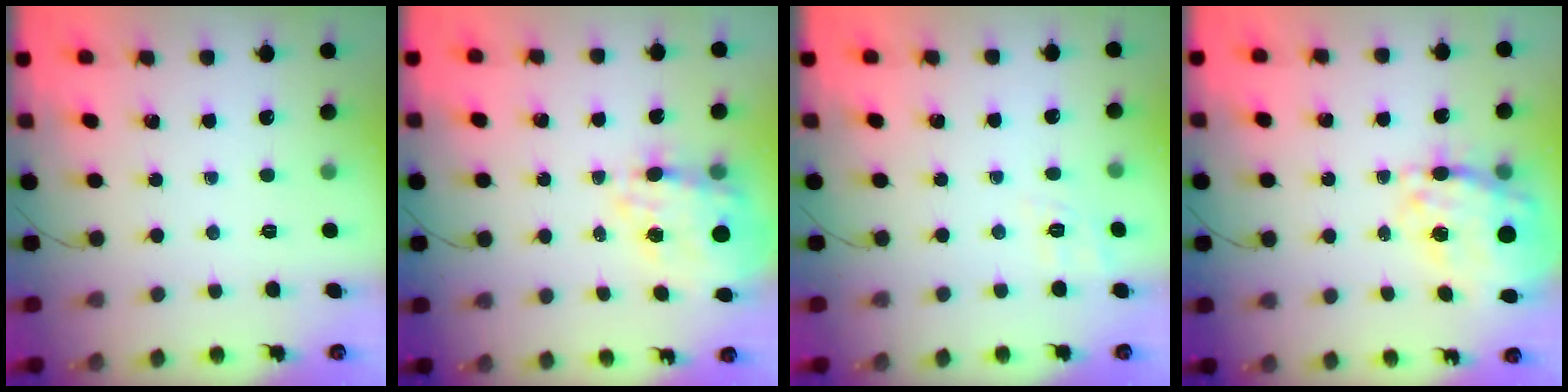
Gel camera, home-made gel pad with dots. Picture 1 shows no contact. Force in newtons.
{"total": 13.1, "press": 12.6, "slide": 3.5}
{"total": 2.1, "press": 0.4, "slide": 2.1}
{"total": 15.4, "press": 14.5, "slide": 5.1}